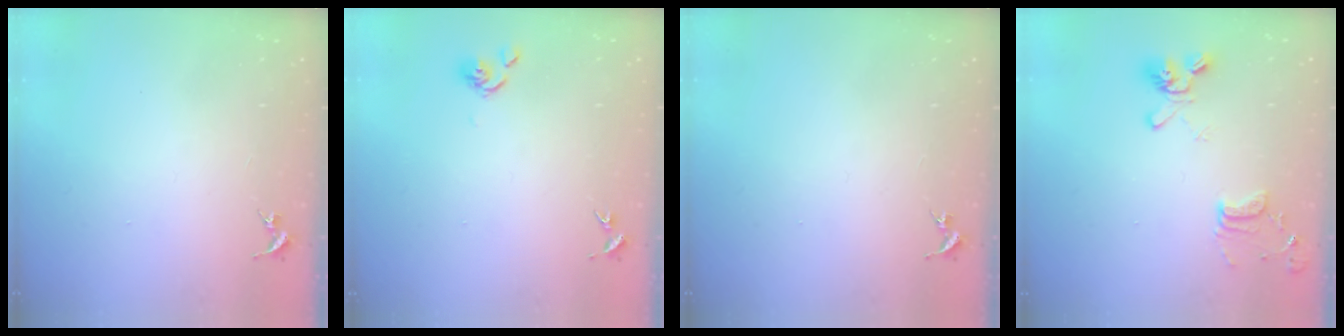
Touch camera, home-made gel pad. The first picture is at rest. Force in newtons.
{"total": 3.9, "press": 3.8, "slide": 0.8}
{"total": 0.0}
{"total": 13.4, "press": 13.2, "slide": 2.2}